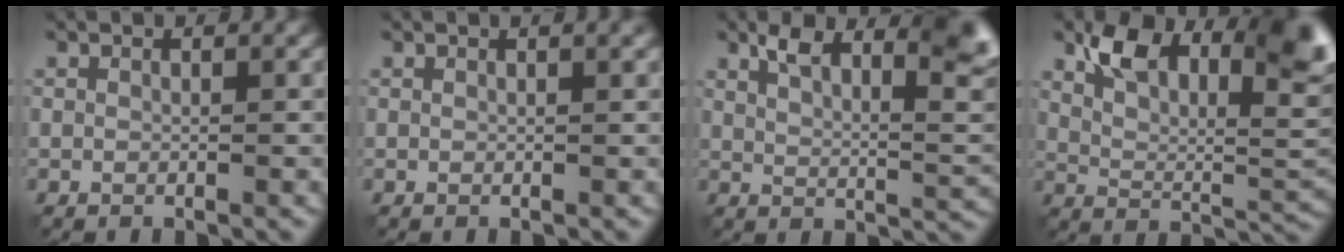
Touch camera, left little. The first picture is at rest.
{"total": 1.6, "force": [0.9, 0.5, 1.3], "torque": [-0.012, 0.005, 0.007]}
{"total": 7.5, "force": [4.0, 2.3, 5.9], "torque": [-0.084, 0.004, 0.066]}
{"total": 10.4, "force": [5.2, 4.6, 7.7], "torque": [-0.123, -0.003, 0.093]}